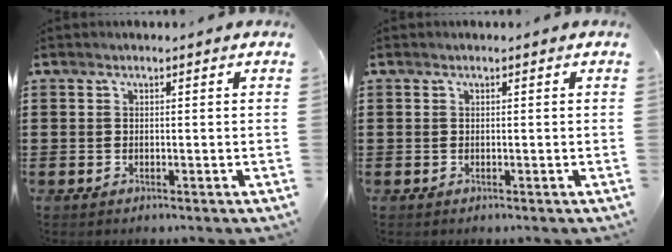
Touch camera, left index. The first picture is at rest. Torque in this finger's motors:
{"motor_torque": [0.00, 0.00, 0.00, 0.01]}